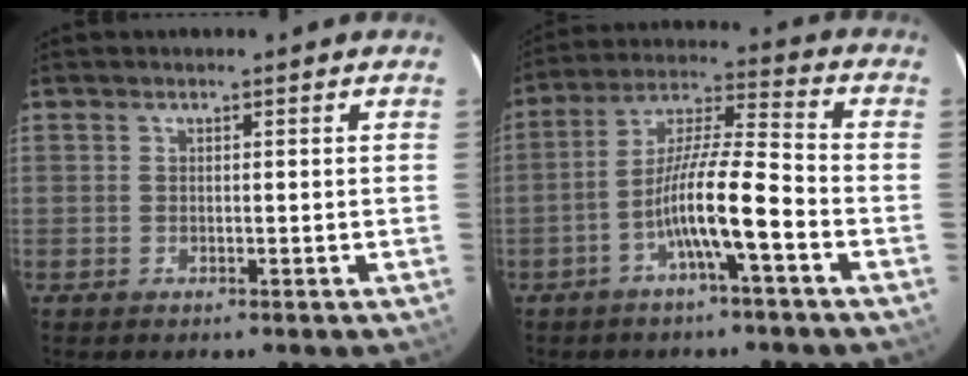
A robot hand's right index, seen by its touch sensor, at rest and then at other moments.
{"total": 10.8, "force": [-4.4, 0.3, 9.9], "torque": [-0.185, 0.016, -0.082]}